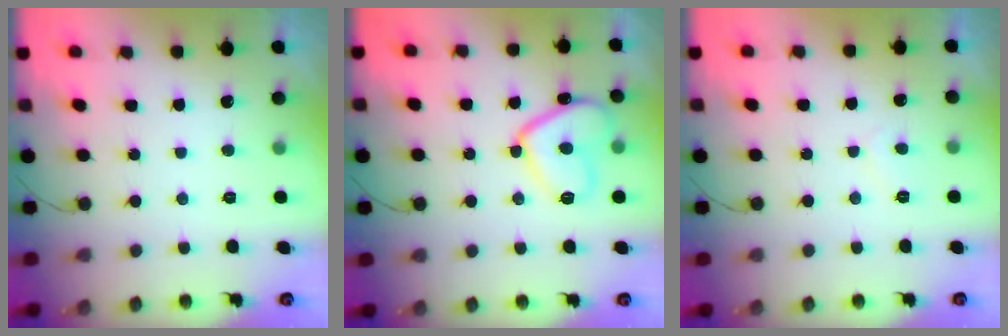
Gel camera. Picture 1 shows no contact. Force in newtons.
{"total": 11.3, "press": 11.2, "slide": 1.3}
{"total": 3.5, "press": 3.4, "slide": 0.4}